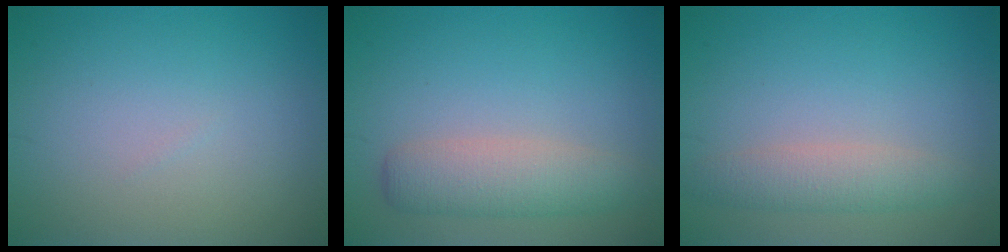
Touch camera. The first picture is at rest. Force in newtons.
{"total": 3.8, "press": 3.8, "slide": 0.1}
{"total": 2.8, "press": 2.8, "slide": 0.0}